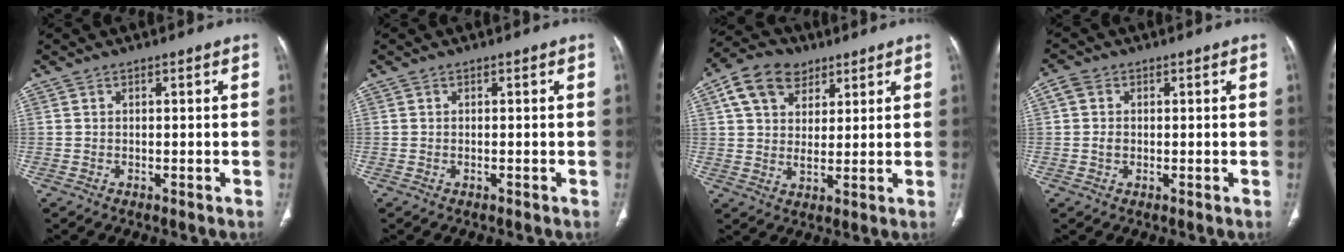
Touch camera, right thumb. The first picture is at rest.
{"total": 0.0}
{"total": 10.9, "force": [5.2, 7.4, 5.9], "torque": [-0.091, -0.005, 0.091]}
{"total": 3.0, "force": [0.2, 2.4, 1.7], "torque": [-0.037, 0.007, 0.001]}